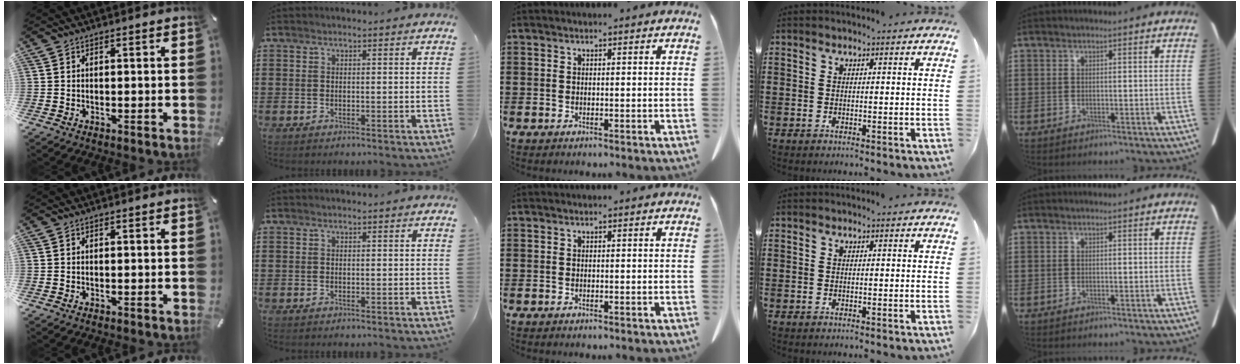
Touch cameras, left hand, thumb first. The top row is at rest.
{}